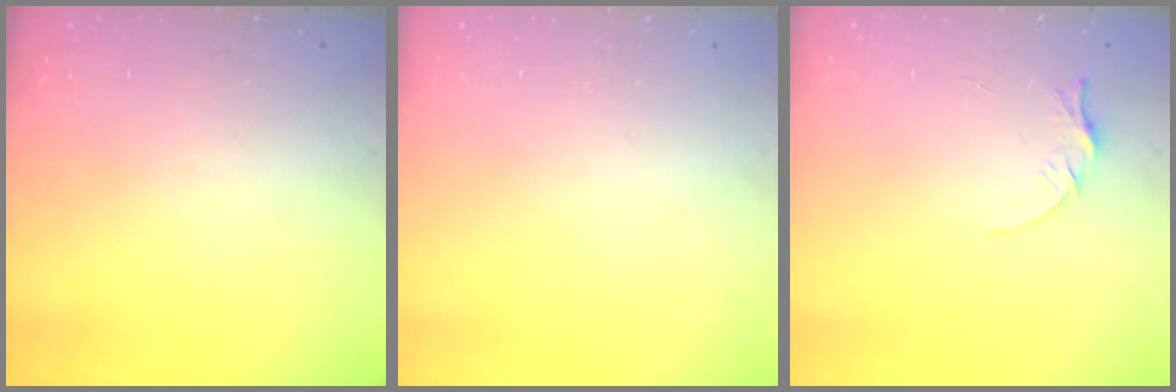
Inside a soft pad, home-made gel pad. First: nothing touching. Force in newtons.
{"total": 0.0}
{"total": 4.4, "press": 4.4, "slide": 0.5}